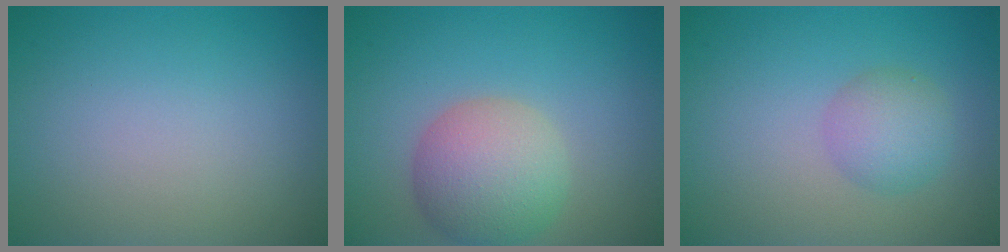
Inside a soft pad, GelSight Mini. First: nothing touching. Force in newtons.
{"total": 5.8, "press": 5.7, "slide": 0.4}
{"total": 2.9, "press": 2.9, "slide": 0.1}